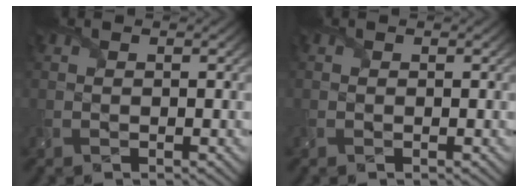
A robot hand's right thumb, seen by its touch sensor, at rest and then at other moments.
{"total": 0.0}